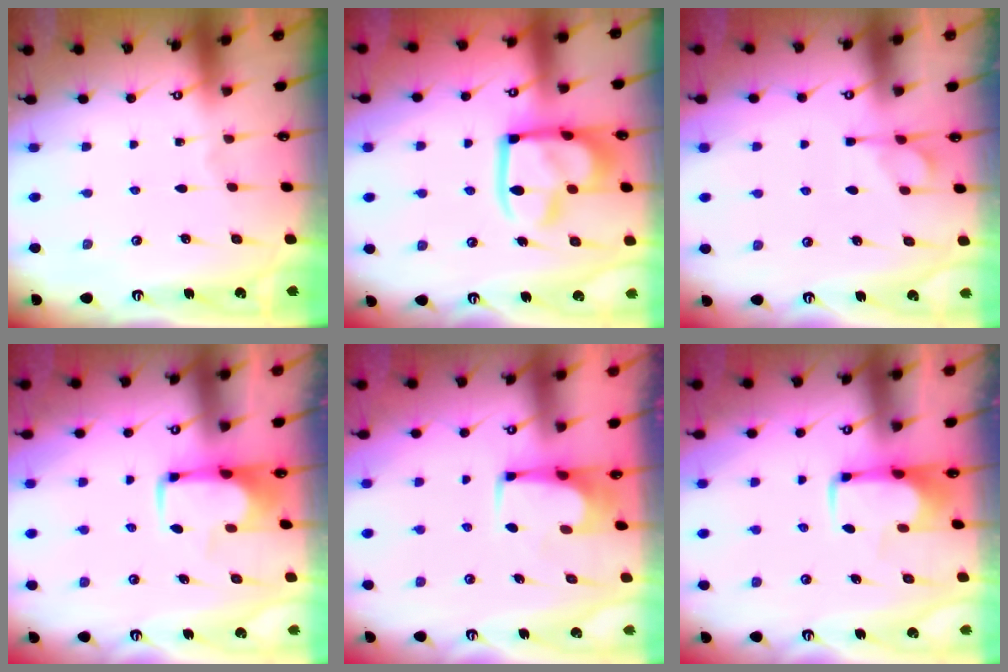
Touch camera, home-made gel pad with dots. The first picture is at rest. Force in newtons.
{"total": 17.7, "press": 17.6, "slide": 1.9}
{"total": 1.1, "press": 0.1, "slide": 1.1}
{"total": 2.0, "press": 1.9, "slide": 0.4}
{"total": 1.6, "press": 1.5, "slide": 0.3}
{"total": 2.1, "press": 2.1, "slide": 0.4}